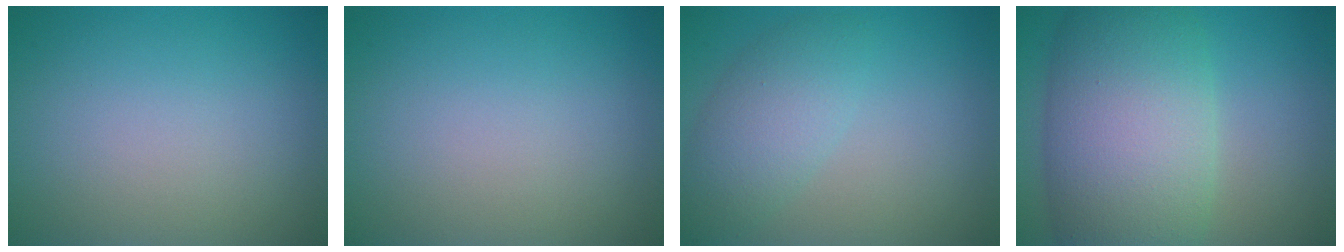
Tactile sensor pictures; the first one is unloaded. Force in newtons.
{"total": 0.0}
{"total": 3.8, "press": 3.8, "slide": 0.1}
{"total": 11.5, "press": 11.5, "slide": 0.5}